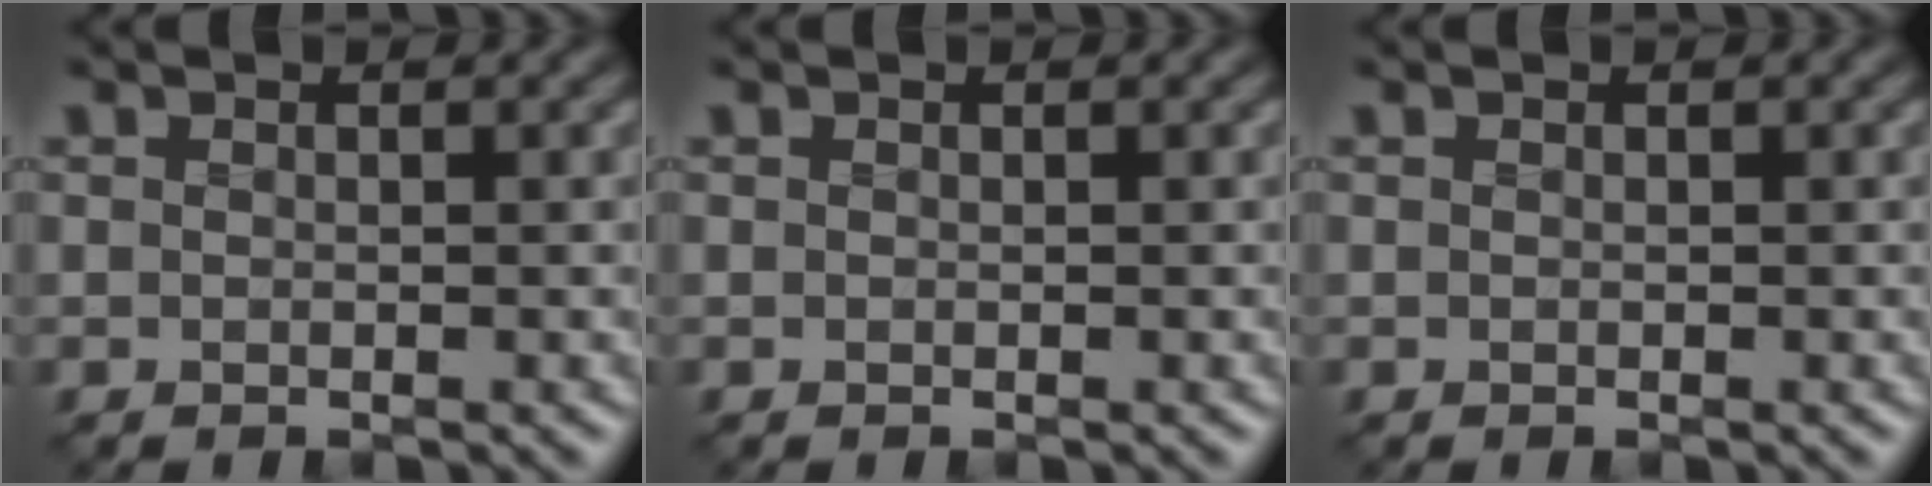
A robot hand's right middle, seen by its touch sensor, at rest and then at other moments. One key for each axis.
{"total": 0.0}
{"total": 0.0}